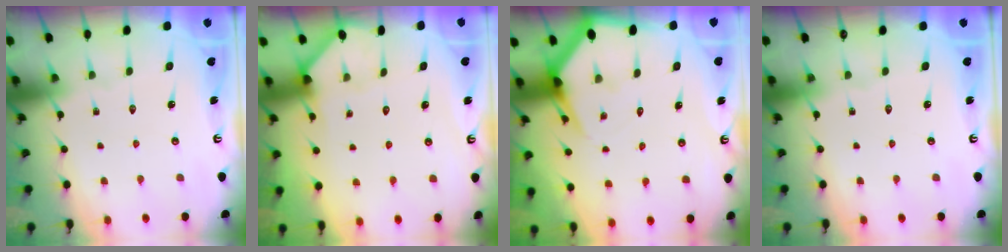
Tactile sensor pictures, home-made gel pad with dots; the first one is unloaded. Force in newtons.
{"total": 2.0, "press": 2.0, "slide": 0.1}
{"total": 4.5, "press": 4.5, "slide": 0.6}
{"total": 0.0}